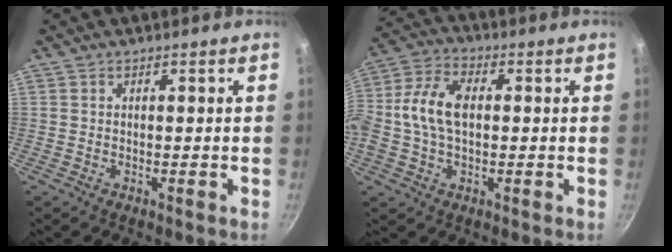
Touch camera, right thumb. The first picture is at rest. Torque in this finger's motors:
{"motor_torque": [0.98, 1.01, 1.05, -0.13, 0.28]}